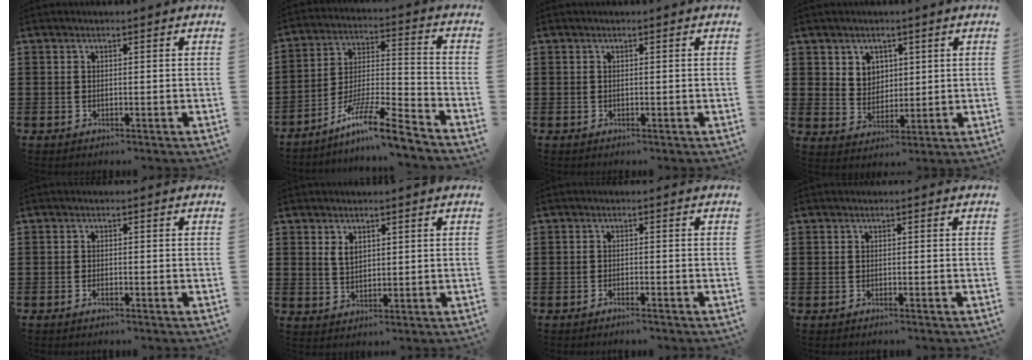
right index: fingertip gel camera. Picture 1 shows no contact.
{"total": 11.0, "force": [-8.8, 0.6, 6.5], "torque": [-0.114, 0.011, -0.173]}
{"total": 0.0}
{"total": 4.3, "force": [2.3, 3.5, 0.9], "torque": [-0.025, 0.006, 0.041]}
{"total": 0.9, "force": [-0.7, 0.2, 0.5], "torque": [-0.013, -0.004, -0.011]}
{"total": 2.3, "force": [1.2, 1.4, 1.4], "torque": [-0.031, 0.004, 0.022]}
{"total": 1.1, "force": [-1.0, -0.1, 0.4], "torque": [-0.009, -0.001, -0.020]}
{"total": 0.5, "force": [-0.5, -0.2, 0.2], "torque": [-0.004, -0.003, -0.009]}